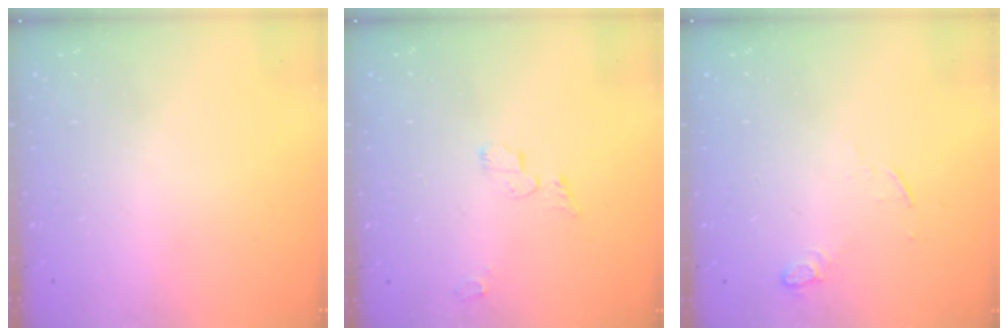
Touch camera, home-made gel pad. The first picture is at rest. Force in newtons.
{"total": 5.4, "press": 5.4, "slide": 0.2}
{"total": 3.8, "press": 3.8, "slide": 0.7}